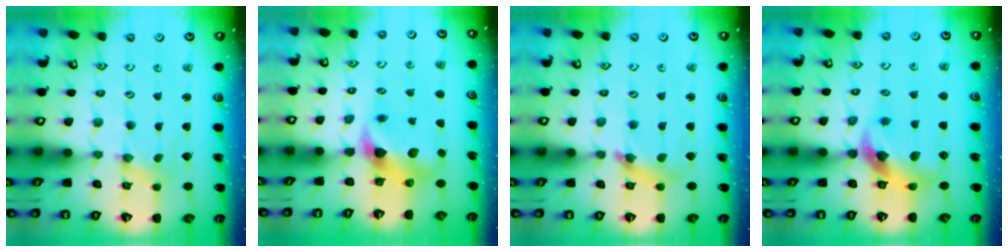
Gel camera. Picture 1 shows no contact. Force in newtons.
{"total": 8.0, "press": 7.9, "slide": 1.1}
{"total": 8.3, "press": 8.3, "slide": 1.0}
{"total": 11.5, "press": 11.4, "slide": 1.5}